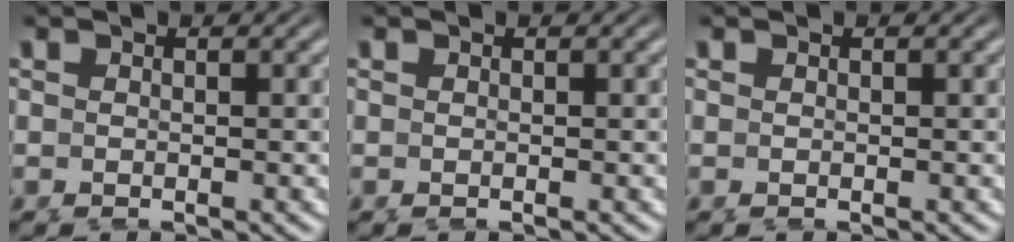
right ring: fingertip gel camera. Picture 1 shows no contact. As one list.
[{"total": 0.0}, {"total": 0.0}]